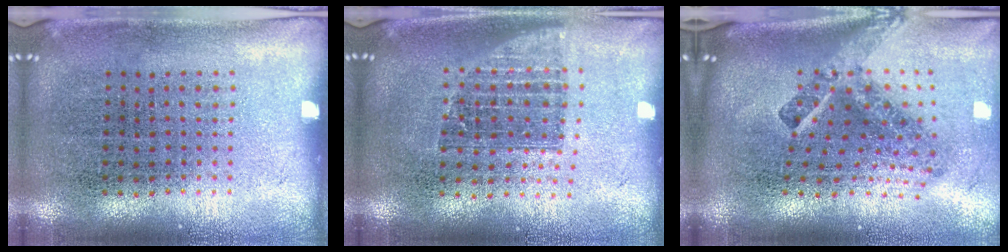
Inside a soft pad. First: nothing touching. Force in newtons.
{"total": 1.4, "press": 1.1, "slide": 0.8}
{"total": 2.9, "press": 1.8, "slide": 2.3}